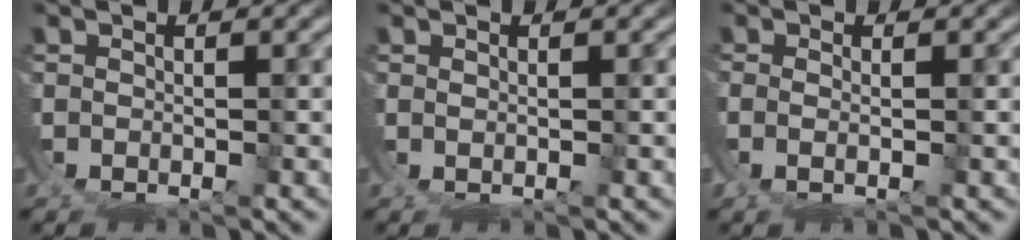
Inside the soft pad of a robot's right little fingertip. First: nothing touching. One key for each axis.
{"total": 0.5, "fx": 0.4, "fy": -0.3, "fz": 0.2, "tx": 0.001, "ty": 0.000, "tz": 0.009}
{"total": 1.2, "fx": -0.3, "fy": 0.3, "fz": 1.2, "tx": -0.029, "ty": -0.008, "tz": -0.003}